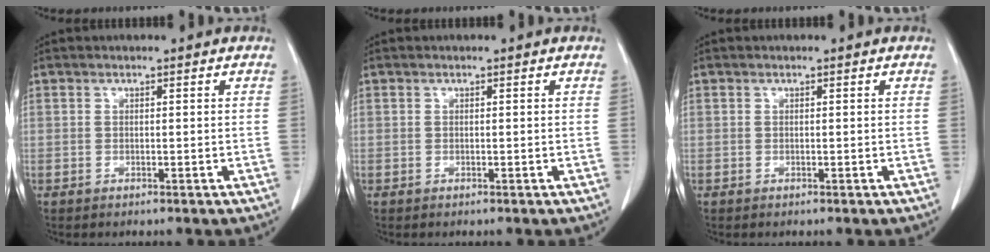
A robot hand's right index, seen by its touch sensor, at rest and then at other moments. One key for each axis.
{"total": 0.0}
{"total": 0.0}